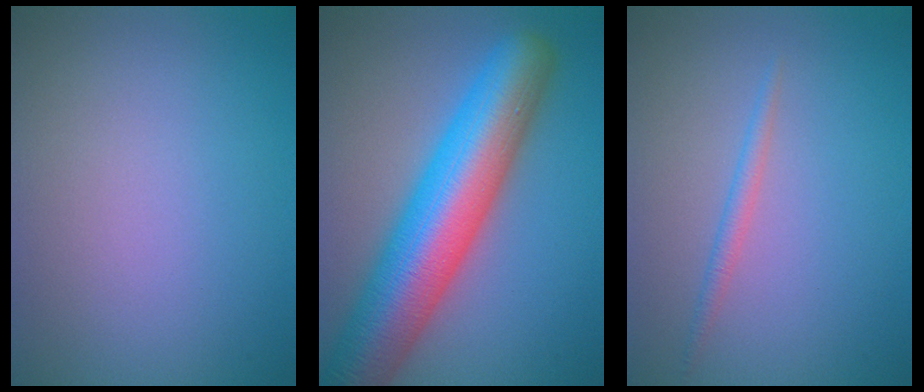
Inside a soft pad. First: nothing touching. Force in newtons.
{"total": 12.1, "press": 12.1, "slide": 0.4}
{"total": 1.2, "press": 1.2, "slide": 0.0}